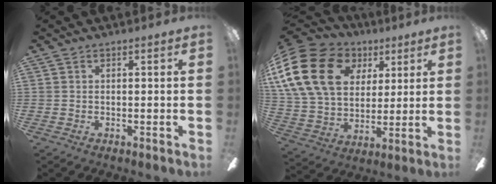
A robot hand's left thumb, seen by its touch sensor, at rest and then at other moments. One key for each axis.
{"total": 23.3, "fx": 8.3, "fy": 16.7, "fz": 14.0, "tx": -0.285, "ty": -0.015, "tz": 0.150}